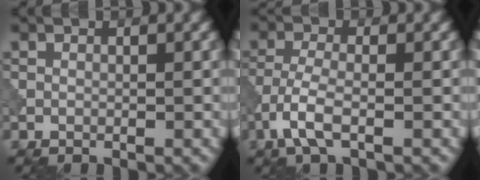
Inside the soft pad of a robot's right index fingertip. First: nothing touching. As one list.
[{"total": 3.3, "force": [-1.7, 1.0, 2.7], "torque": [-0.065, 0.000, -0.042]}]